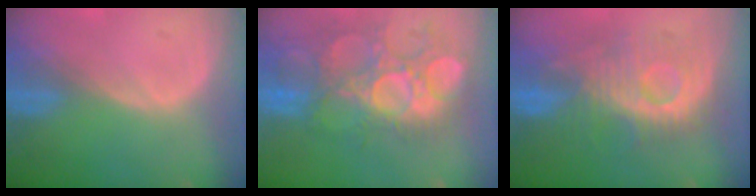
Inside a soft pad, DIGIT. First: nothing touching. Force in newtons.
{"total": 11.7, "press": 11.1, "slide": 3.7}
{"total": 9.9, "press": 9.8, "slide": 1.8}